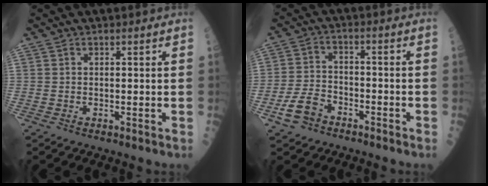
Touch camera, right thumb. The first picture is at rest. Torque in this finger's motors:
{"motor_torque": [0.84, 0.24, 0.11, -0.59, 0.13]}